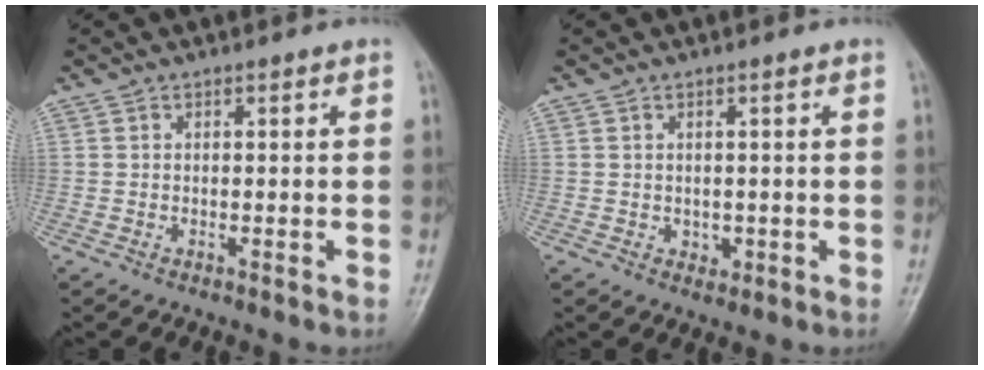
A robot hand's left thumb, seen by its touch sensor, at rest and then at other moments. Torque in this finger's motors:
{"motor_torque": [-0.02, 0.00, 0.02, 0.01, 0.00]}